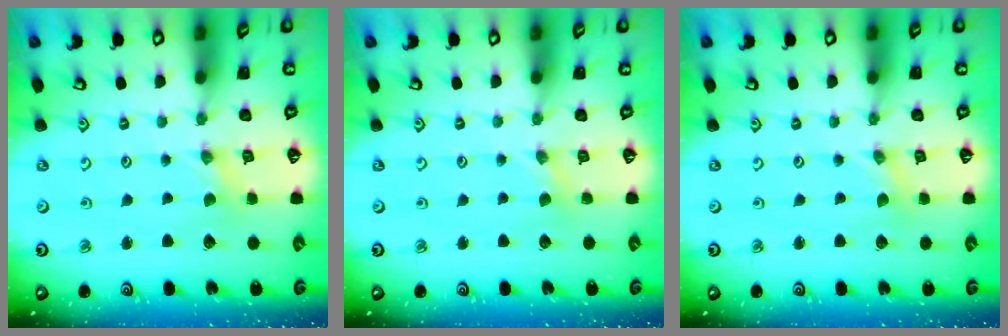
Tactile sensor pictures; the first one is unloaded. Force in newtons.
{"total": 1.1, "press": 1.1, "slide": 0.2}
{"total": 0.0}